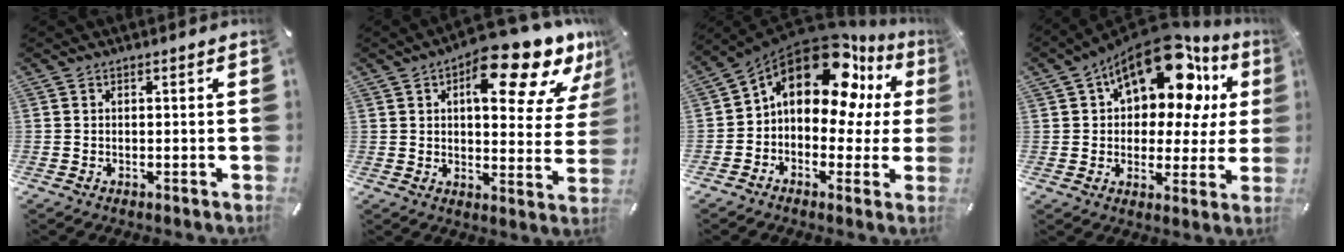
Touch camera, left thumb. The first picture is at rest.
{"total": 18.4, "force": [10.7, 7.4, 12.9], "torque": [-0.170, -0.064, 0.168]}
{"total": 16.5, "force": [8.2, 9.6, 10.6], "torque": [-0.180, -0.057, 0.134]}
{"total": 19.8, "force": [10.9, 10.1, 13.1], "torque": [-0.210, -0.072, 0.182]}